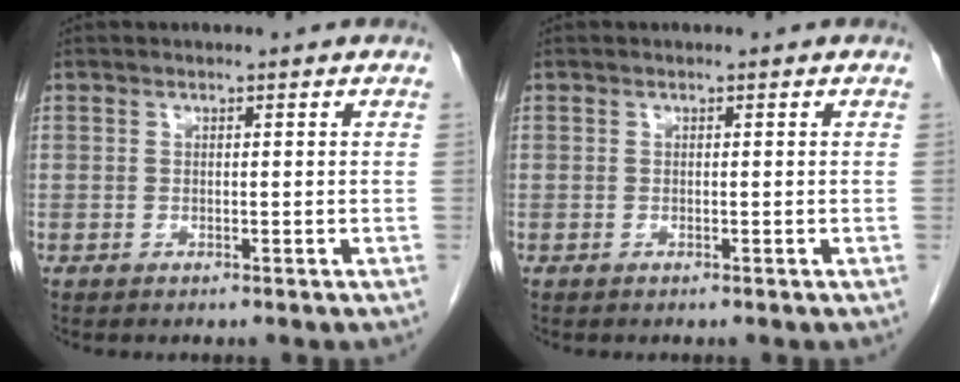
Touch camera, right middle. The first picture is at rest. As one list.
[{"total": 0.0}]